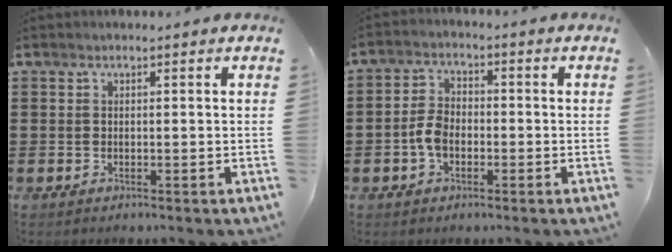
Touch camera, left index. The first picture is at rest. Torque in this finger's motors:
{"motor_torque": [0.70, 0.70, 0.17, 0.05]}